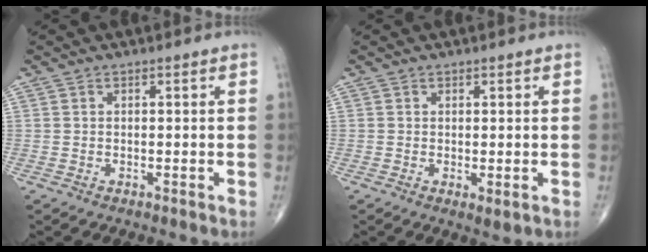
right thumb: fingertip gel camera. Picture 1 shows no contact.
{"total": 1.7, "force": [-0.2, 0.7, 1.5], "torque": [-0.027, -0.008, -0.001]}